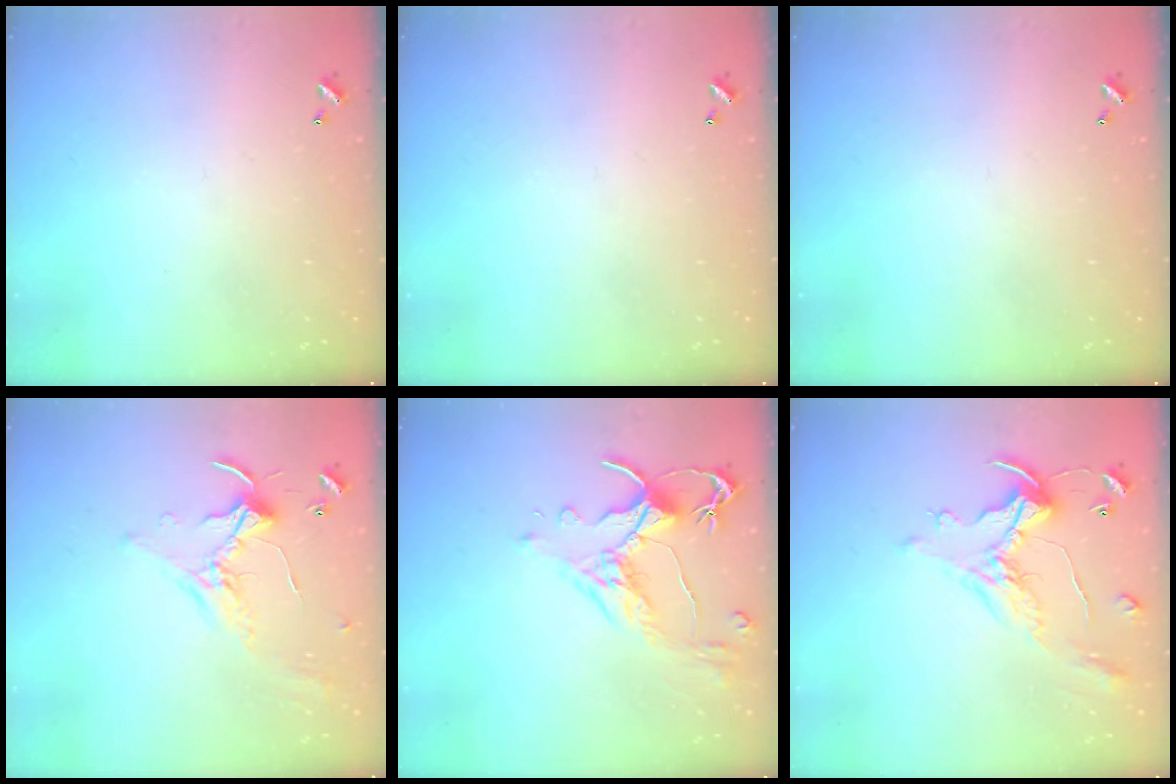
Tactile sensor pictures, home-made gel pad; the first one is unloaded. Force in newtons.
{"total": 0.0}
{"total": 0.0}
{"total": 0.9, "press": 0.8, "slide": 0.4}
{"total": 2.6, "press": 2.2, "slide": 1.3}
{"total": 1.8, "press": 1.5, "slide": 1.1}